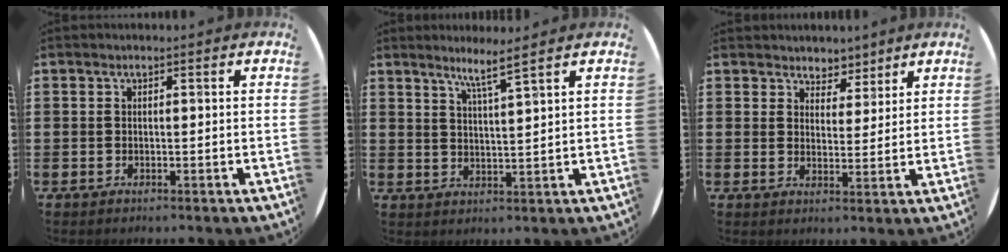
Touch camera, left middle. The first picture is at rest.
{"total": 4.1, "force": [3.5, -0.9, 1.8], "torque": [-0.041, -0.012, 0.060]}
{"total": 4.0, "force": [3.6, 1.7, -0.3], "torque": [-0.007, -0.009, 0.067]}